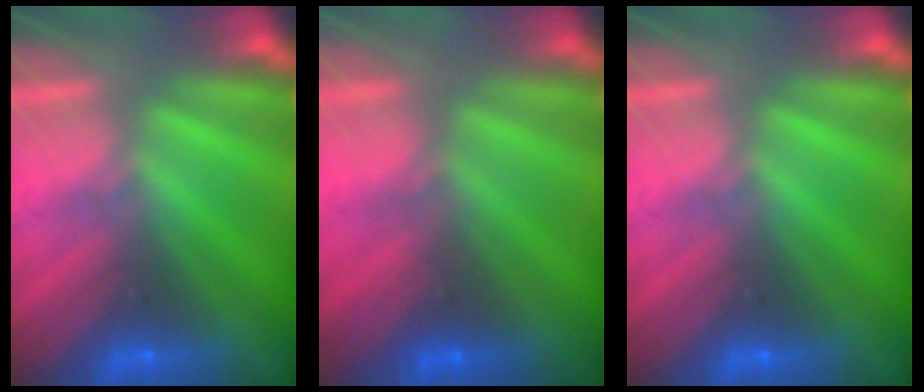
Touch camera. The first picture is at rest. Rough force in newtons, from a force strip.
{"total": 4.9}
{"total": 0.0}